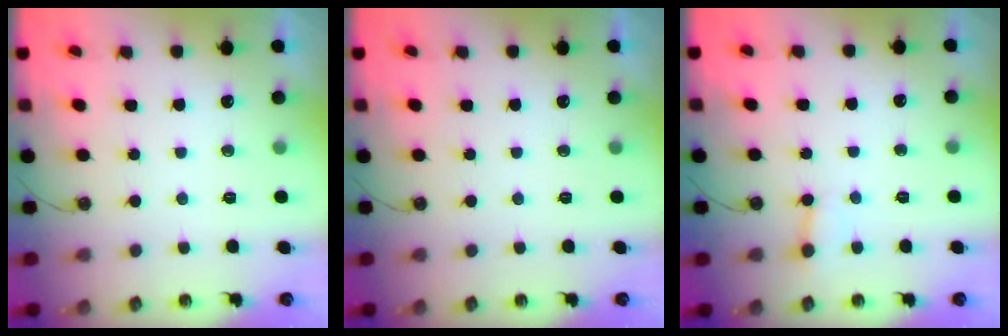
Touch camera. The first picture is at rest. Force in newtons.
{"total": 0.0}
{"total": 2.8, "press": 2.8, "slide": 0.3}